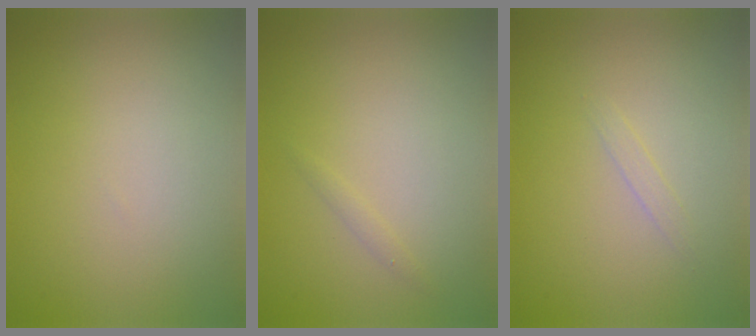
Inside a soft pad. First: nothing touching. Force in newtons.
{"total": 0.5, "press": 0.5, "slide": 0.0}
{"total": 0.7, "press": 0.7, "slide": 0.0}